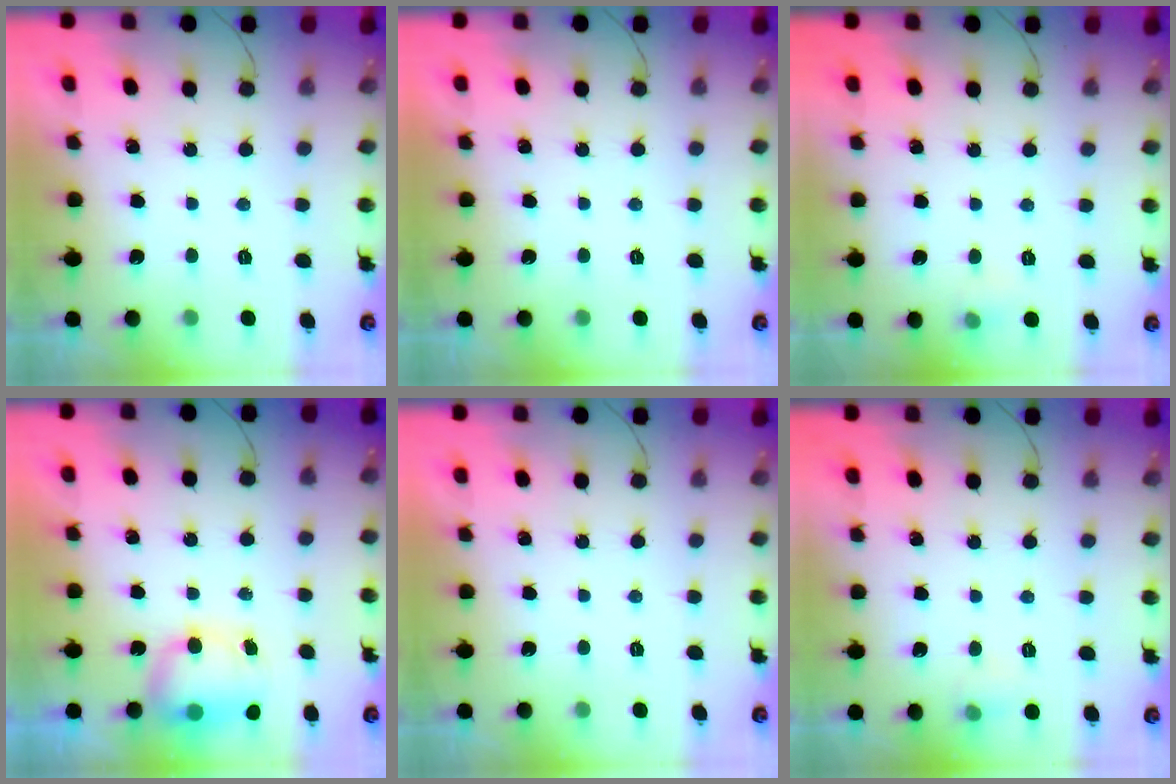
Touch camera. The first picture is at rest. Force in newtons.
{"total": 0.0}
{"total": 4.3, "press": 4.0, "slide": 1.4}
{"total": 7.1, "press": 7.0, "slide": 1.2}
{"total": 0.0}
{"total": 4.6, "press": 4.4, "slide": 1.4}